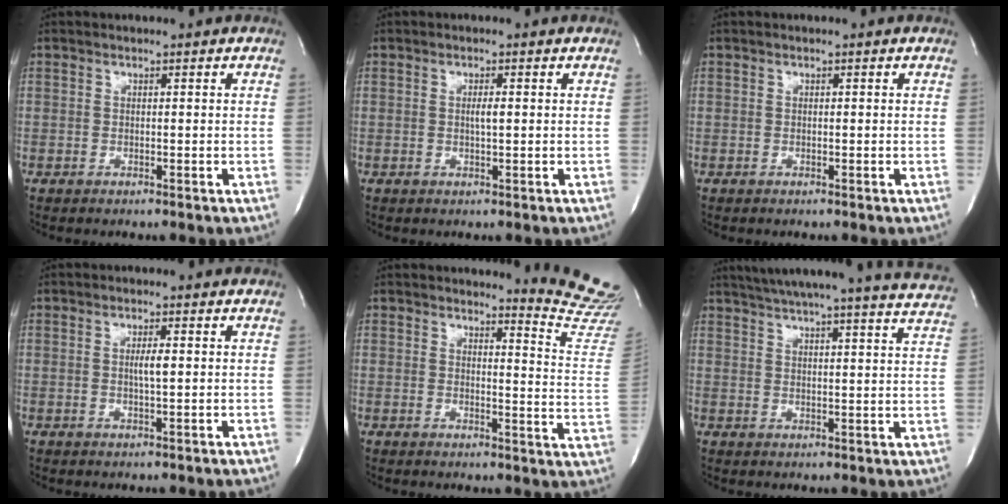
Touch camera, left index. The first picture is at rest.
{"total": 1.4, "force": [0.1, 0.1, 1.4], "torque": [-0.027, 0.000, 0.000]}
{"total": 0.0}
{"total": 2.1, "force": [0.1, 0.2, 2.1], "torque": [-0.039, -0.001, 0.001]}
{"total": 11.5, "force": [11.4, -1.6, 0.1], "torque": [0.006, -0.148, 0.103]}
{"total": 26.3, "force": [24.3, 0.5, 10.1], "torque": [-0.166, -0.055, 0.292]}